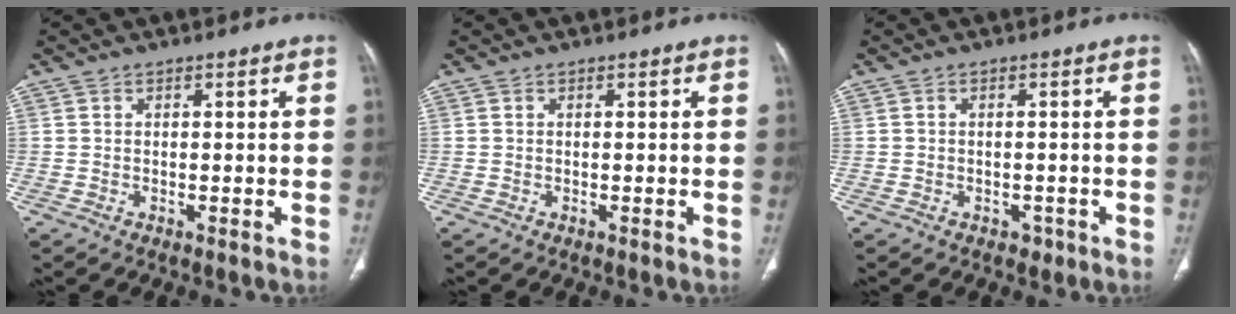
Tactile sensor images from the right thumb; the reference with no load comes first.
{"total": 0.0}
{"total": 1.4, "force": [-0.8, 1.1, 0.4], "torque": [-0.001, 0.004, -0.008]}